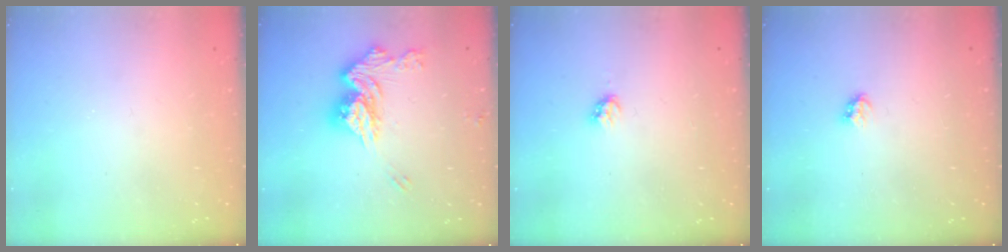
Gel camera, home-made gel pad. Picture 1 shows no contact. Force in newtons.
{"total": 14.1, "press": 14.1, "slide": 0.2}
{"total": 2.8, "press": 2.8, "slide": 0.2}
{"total": 2.8, "press": 2.8, "slide": 0.5}